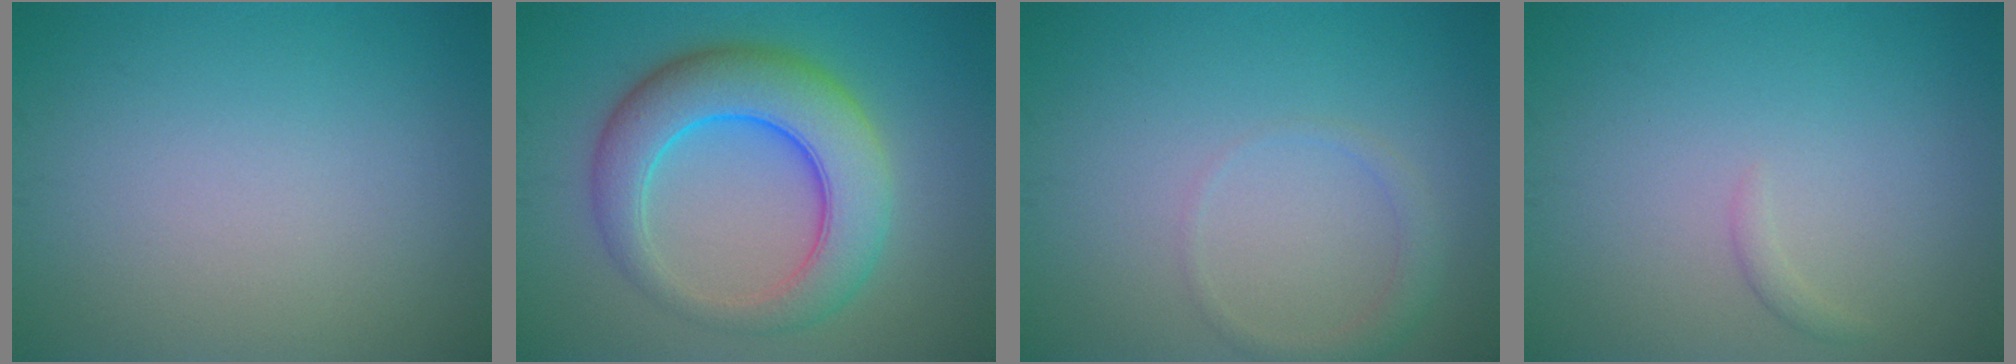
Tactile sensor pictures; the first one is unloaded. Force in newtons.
{"total": 8.2, "press": 8.2, "slide": 0.0}
{"total": 1.4, "press": 1.4, "slide": 0.0}
{"total": 0.7, "press": 0.7, "slide": 0.1}